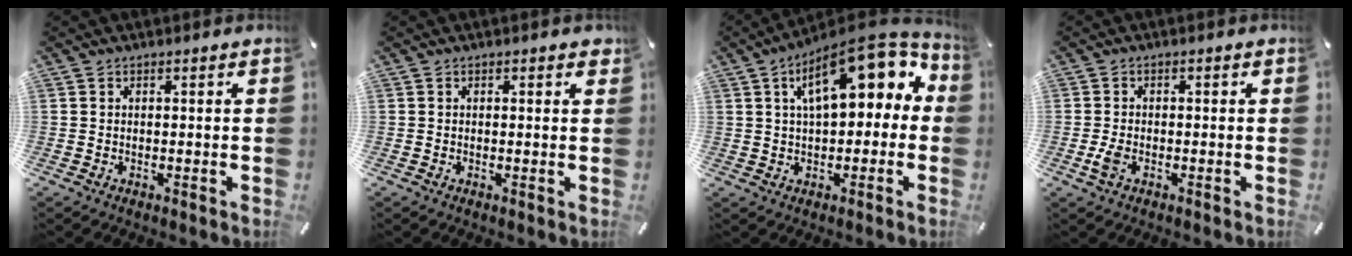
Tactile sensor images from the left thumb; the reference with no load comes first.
{"total": 0.7, "force": [0.2, 0.3, 0.5], "torque": [-0.002, 0.000, 0.001]}
{"total": 16.2, "force": [6.3, 7.9, 12.7], "torque": [-0.186, -0.026, 0.106]}
{"total": 3.1, "force": [-1.1, 1.7, 2.3], "torque": [-0.059, -0.003, -0.023]}